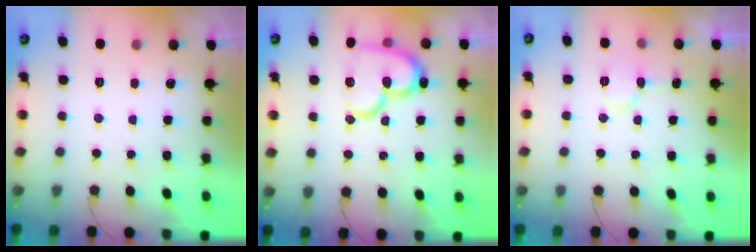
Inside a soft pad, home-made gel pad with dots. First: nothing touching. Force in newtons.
{"total": 17.9, "press": 17.8, "slide": 1.4}
{"total": 6.1, "press": 6.1, "slide": 0.6}